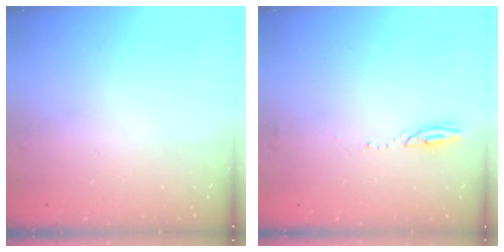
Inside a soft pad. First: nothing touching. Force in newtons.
{"total": 2.3, "press": 2.3, "slide": 0.3}